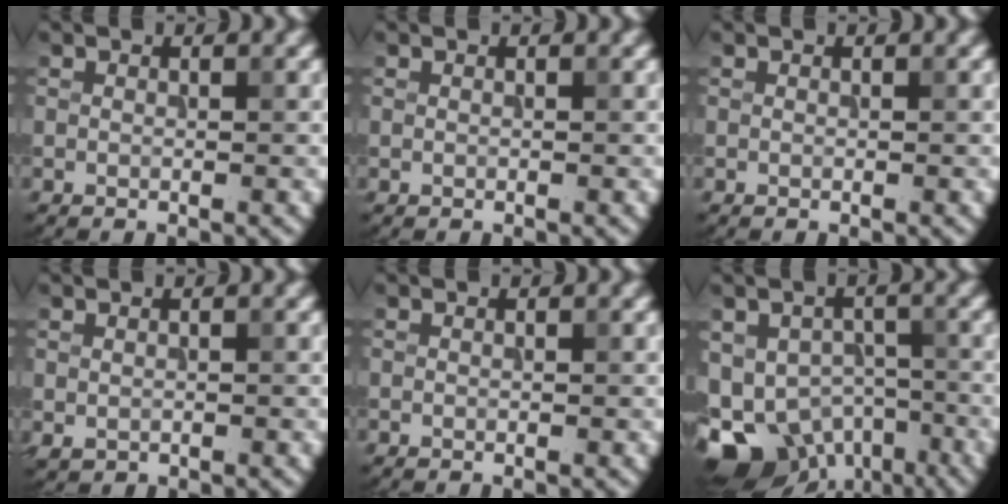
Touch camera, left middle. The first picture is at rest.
{"total": 0.0}
{"total": 0.0}
{"total": 0.5, "force": [0.0, 0.4, 0.3], "torque": [-0.004, -0.004, 0.005]}
{"total": 0.0}
{"total": 11.7, "force": [-6.8, 7.5, 5.9], "torque": [-0.097, -0.028, -0.096]}